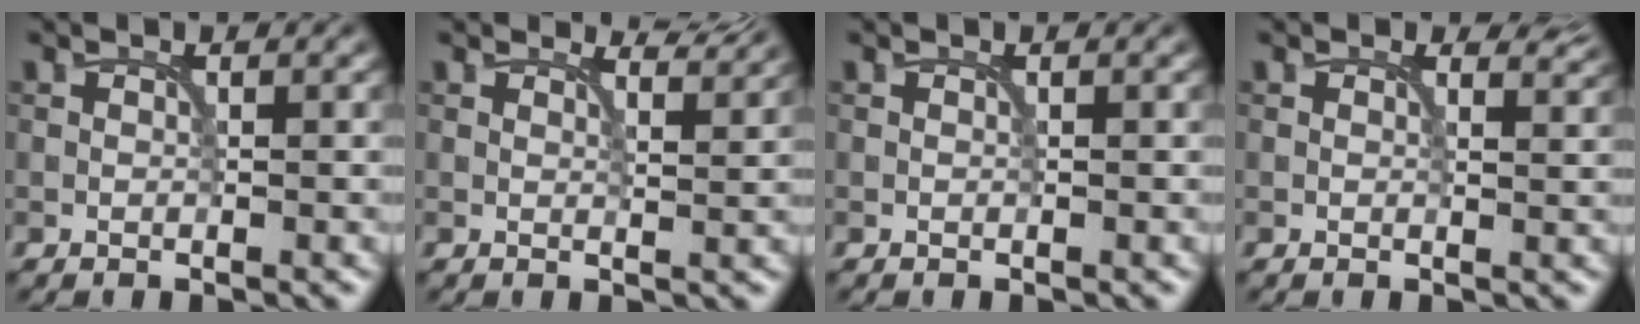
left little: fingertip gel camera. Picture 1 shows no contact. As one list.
[{"total": 2.6, "force": [2.4, 0.3, 1.0], "torque": [-0.017, -0.006, 0.029]}, {"total": 0.0}, {"total": 1.4, "force": [1.1, 0.6, 0.7], "torque": [-0.009, -0.009, 0.013]}]